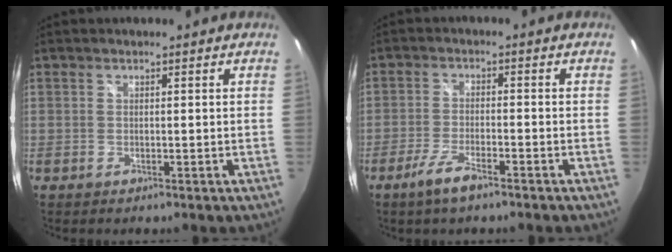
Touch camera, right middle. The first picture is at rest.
{"total": 5.2, "force": [-3.6, 0.9, 3.6], "torque": [-0.090, -0.008, -0.071]}